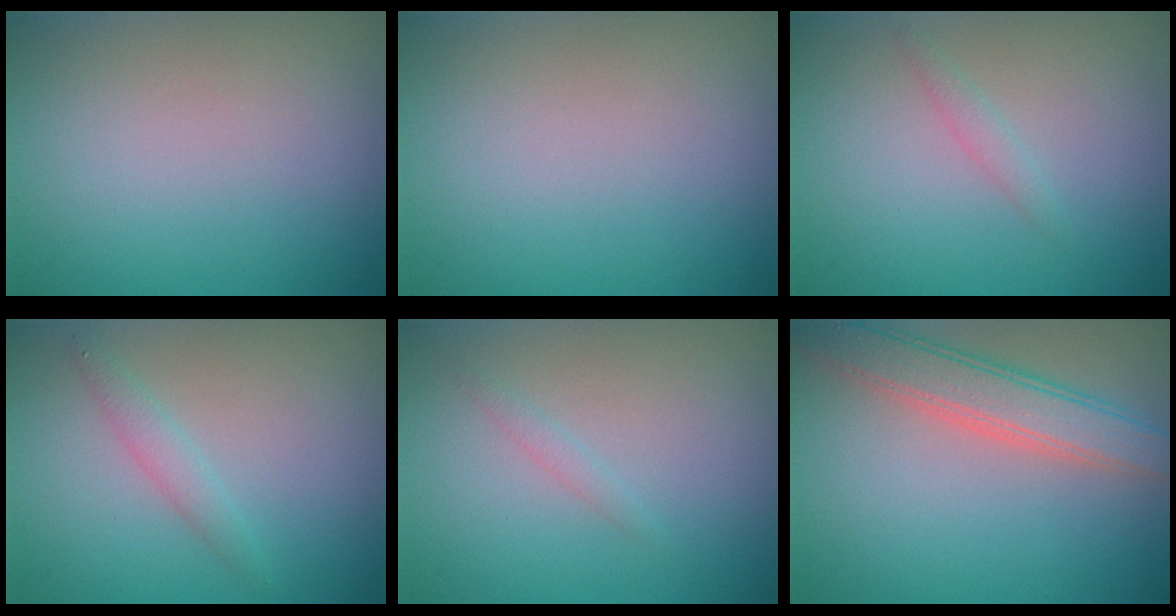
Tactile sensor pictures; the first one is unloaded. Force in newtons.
{"total": 0.0}
{"total": 1.0, "press": 0.9, "slide": 0.2}
{"total": 1.5, "press": 1.5, "slide": 0.0}
{"total": 0.8, "press": 0.8, "slide": 0.1}
{"total": 4.7, "press": 4.7, "slide": 0.4}